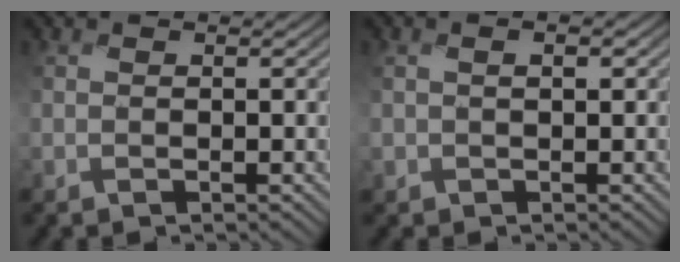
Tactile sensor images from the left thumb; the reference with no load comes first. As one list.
[{"total": 2.0, "force": [0.2, 1.3, 1.5], "torque": [-0.031, -0.001, 0.004]}]